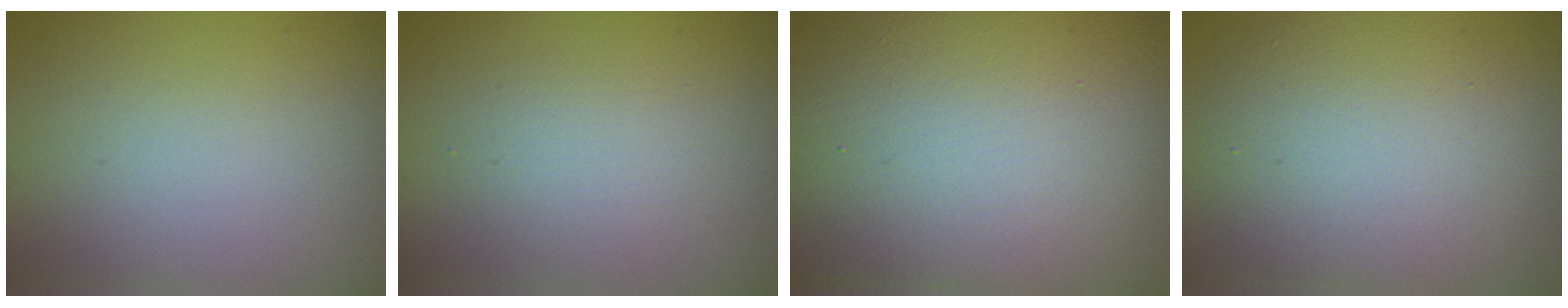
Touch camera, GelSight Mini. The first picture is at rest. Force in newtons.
{"total": 2.2, "press": 2.2, "slide": 0.1}
{"total": 22.1, "press": 22.1, "slide": 1.2}
{"total": 7.8, "press": 7.8, "slide": 0.3}